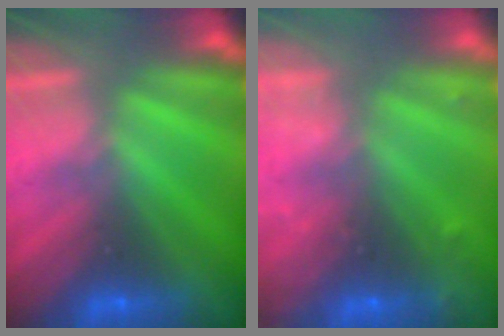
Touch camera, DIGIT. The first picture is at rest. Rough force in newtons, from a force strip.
{"total": 8.1}